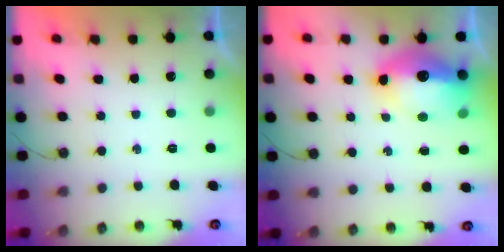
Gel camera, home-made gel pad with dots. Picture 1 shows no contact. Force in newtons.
{"total": 15.9, "press": 15.3, "slide": 4.2}